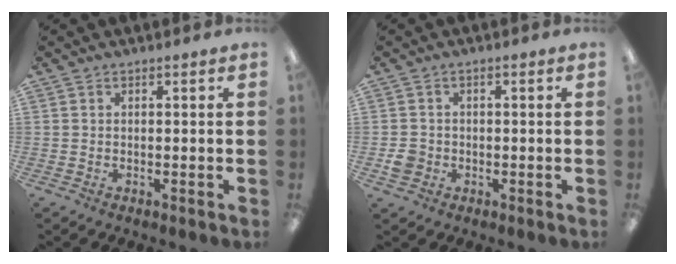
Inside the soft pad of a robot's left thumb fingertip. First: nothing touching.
{"total": 3.2, "force": [-0.9, 2.9, 1.1], "torque": [-0.008, 0.001, -0.018]}